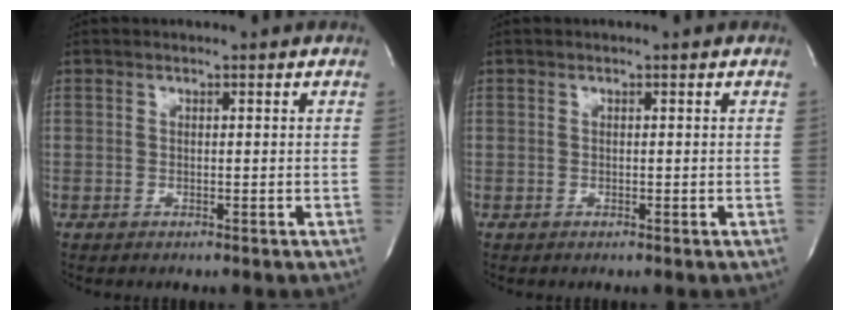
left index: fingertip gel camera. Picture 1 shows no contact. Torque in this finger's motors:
{"motor_torque": [0.14, 0.04, 0.00, 0.01]}